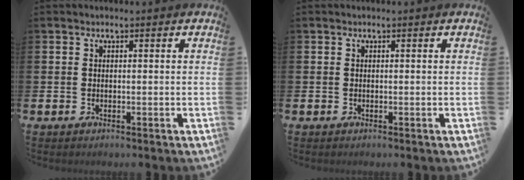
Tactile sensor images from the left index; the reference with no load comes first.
{"total": 0.0}